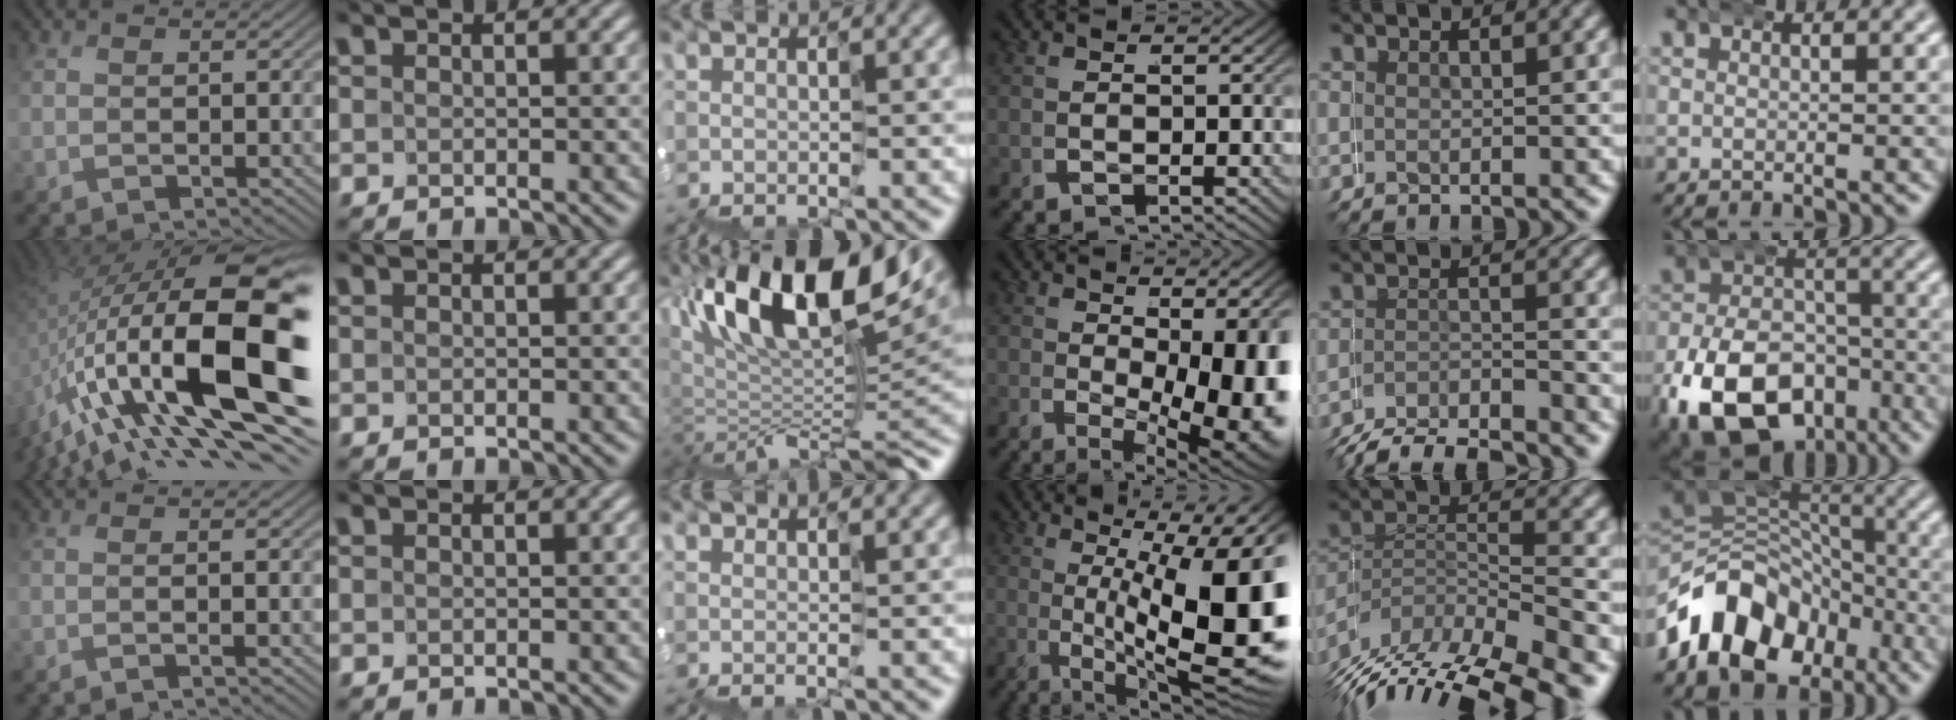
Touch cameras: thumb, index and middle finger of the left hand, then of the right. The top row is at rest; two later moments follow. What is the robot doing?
{"motion": "wrap", "object": "duck tape"}